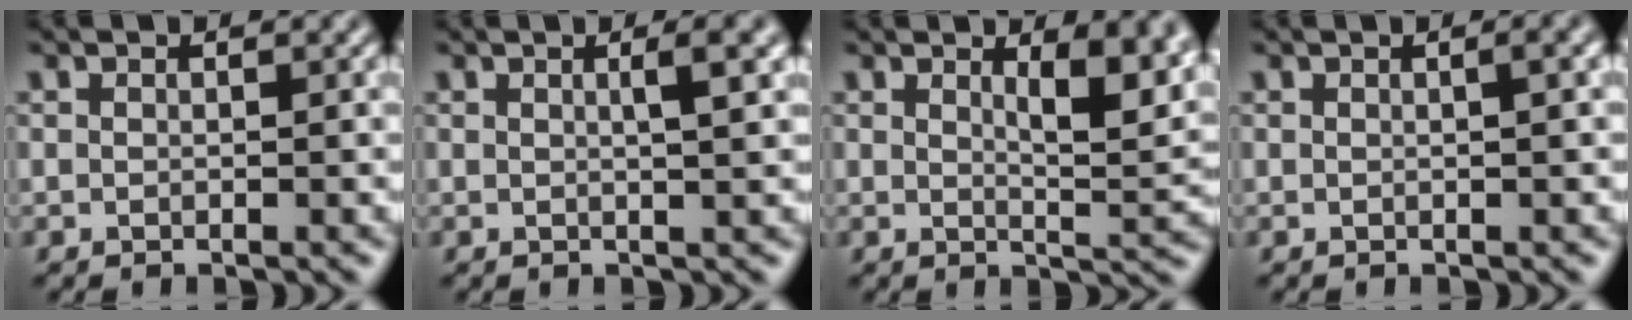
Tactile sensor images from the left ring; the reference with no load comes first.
{"total": 2.7, "force": [0.8, 0.7, 2.5], "torque": [-0.025, 0.008, 0.004]}
{"total": 5.2, "force": [2.2, 1.6, 4.4], "torque": [-0.054, -0.004, 0.035]}
{"total": 1.8, "force": [0.4, 0.6, 1.7], "torque": [-0.017, 0.006, -0.002]}